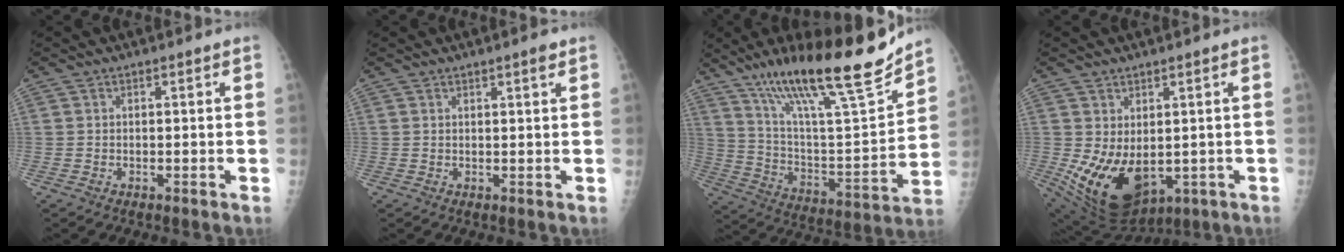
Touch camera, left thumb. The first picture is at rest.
{"total": 1.6, "force": [1.0, 0.1, 1.2], "torque": [-0.018, -0.005, 0.014]}
{"total": 26.0, "force": [18.4, 4.5, 17.8], "torque": [-0.273, -0.067, 0.317]}
{"total": 13.1, "force": [-1.2, 8.1, 10.3], "torque": [-0.170, -0.019, 0.013]}